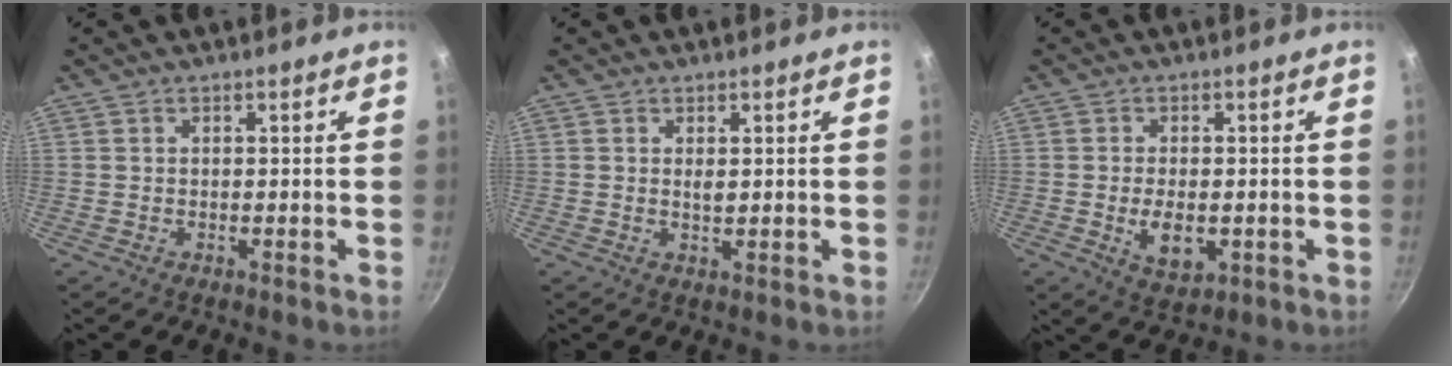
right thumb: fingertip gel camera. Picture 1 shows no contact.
{"total": 1.5, "force": [0.5, 0.6, 1.3], "torque": [-0.022, -0.003, 0.008]}
{"total": 6.5, "force": [-1.2, 3.7, 5.2], "torque": [-0.082, -0.004, -0.011]}